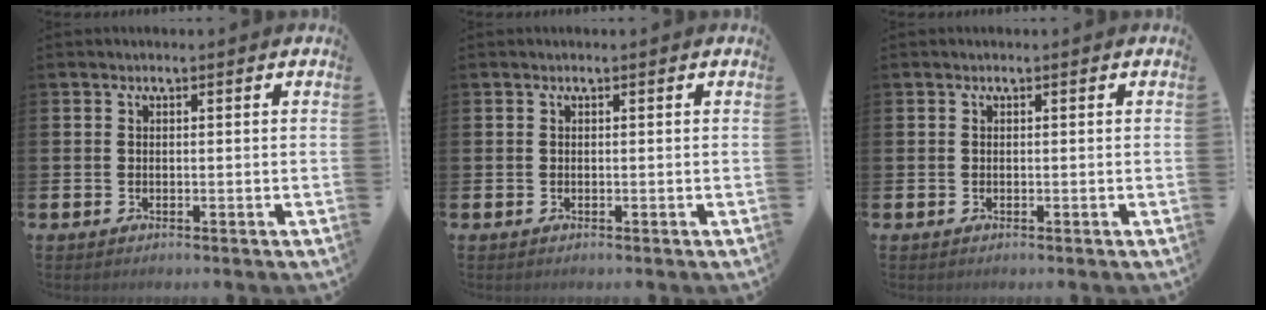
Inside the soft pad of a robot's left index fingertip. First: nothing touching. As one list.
[{"total": 0.0}, {"total": 0.0}]